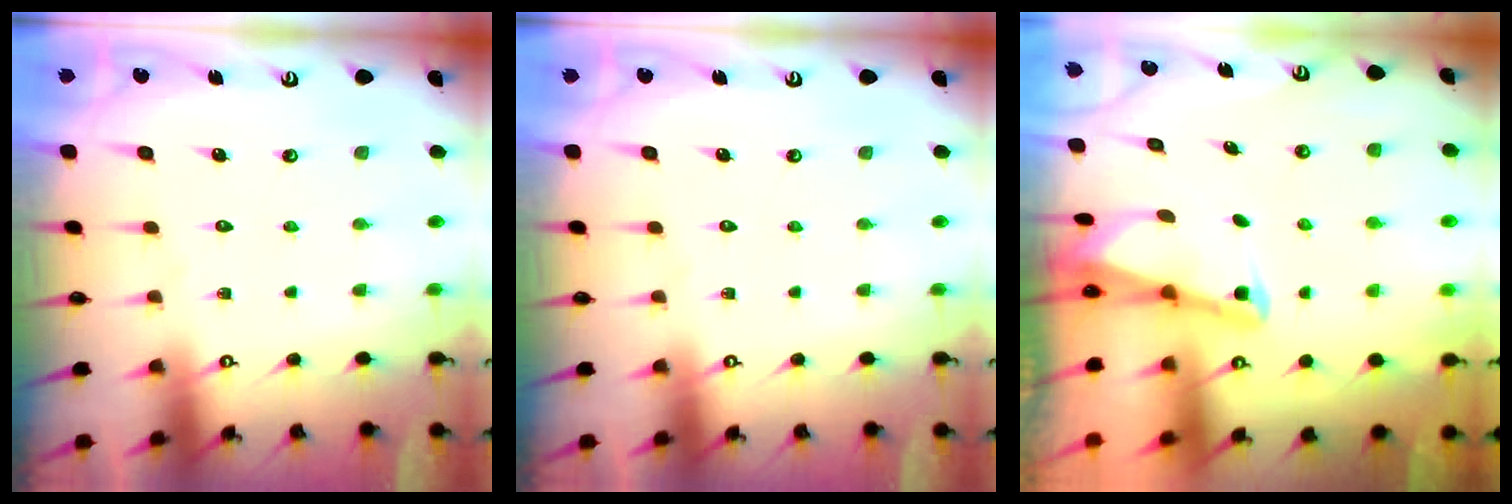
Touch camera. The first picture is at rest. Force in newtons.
{"total": 0.0}
{"total": 2.0, "press": 2.0, "slide": 0.4}